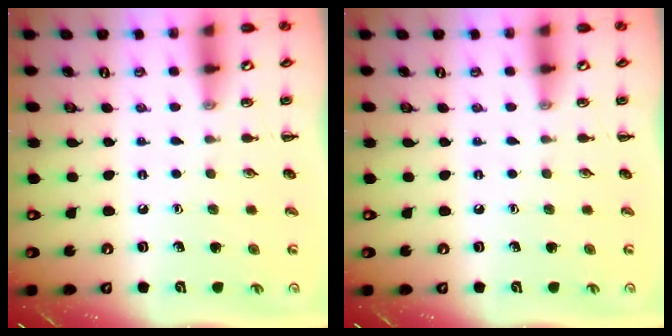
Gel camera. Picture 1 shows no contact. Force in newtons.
{"total": 0.0}